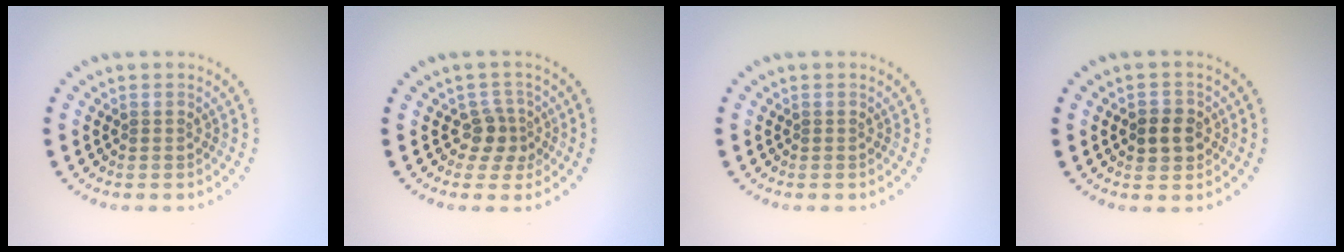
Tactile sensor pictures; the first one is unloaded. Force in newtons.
{"total": 2.3, "press": 1.7, "slide": 1.5}
{"total": 0.0}
{"total": 2.6, "press": 2.5, "slide": 0.6}